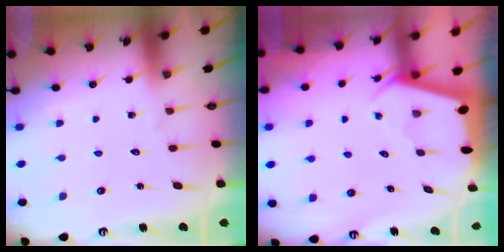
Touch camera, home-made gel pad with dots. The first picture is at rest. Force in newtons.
{"total": 2.3, "press": 2.3, "slide": 0.3}